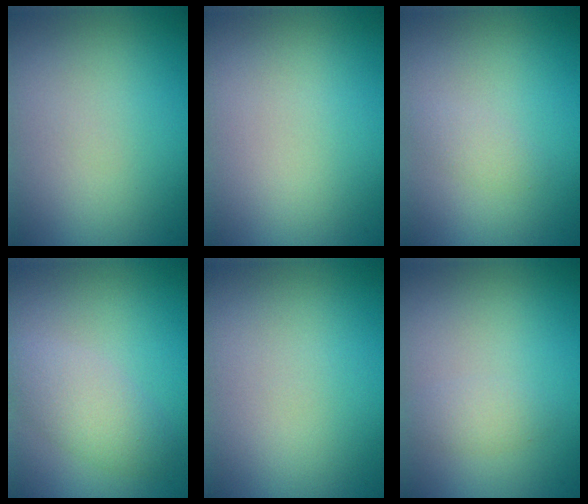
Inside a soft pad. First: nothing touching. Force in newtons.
{"total": 0.0}
{"total": 1.1, "press": 1.1, "slide": 0.1}
{"total": 3.3, "press": 3.3, "slide": 0.3}
{"total": 0.0}
{"total": 1.3, "press": 1.3, "slide": 0.1}